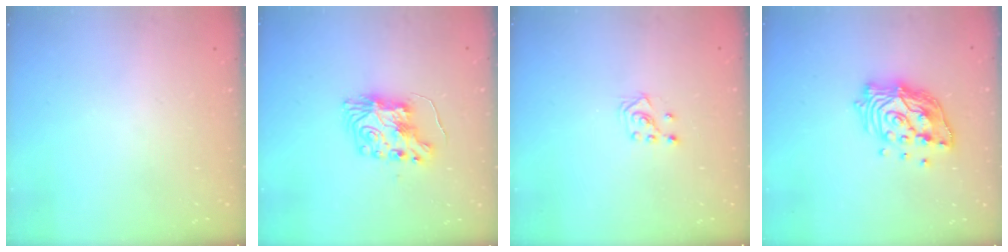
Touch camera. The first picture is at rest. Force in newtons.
{"total": 9.3, "press": 9.3, "slide": 0.4}
{"total": 3.1, "press": 3.0, "slide": 1.0}
{"total": 15.0, "press": 14.9, "slide": 1.9}